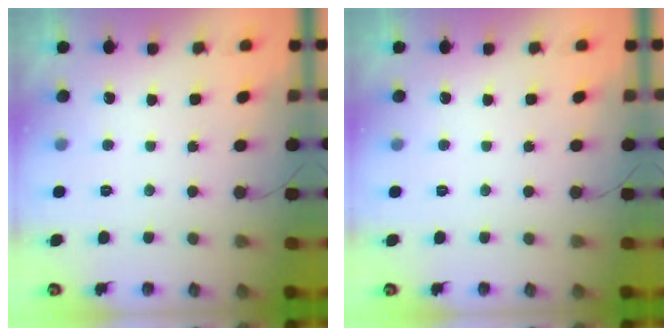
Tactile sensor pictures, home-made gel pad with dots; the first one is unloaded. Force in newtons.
{"total": 0.0}